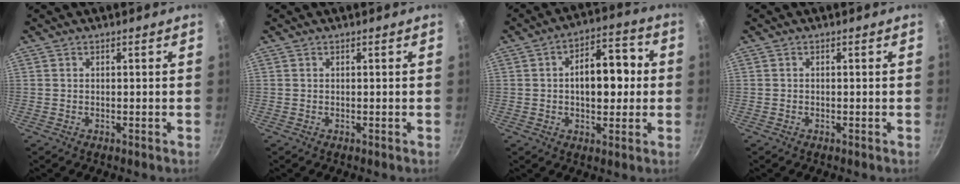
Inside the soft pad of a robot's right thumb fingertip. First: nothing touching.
{"total": 0.0}
{"total": 12.0, "force": [0.7, 6.7, 10.0], "torque": [-0.119, 0.025, 0.005]}
{"total": 0.0}